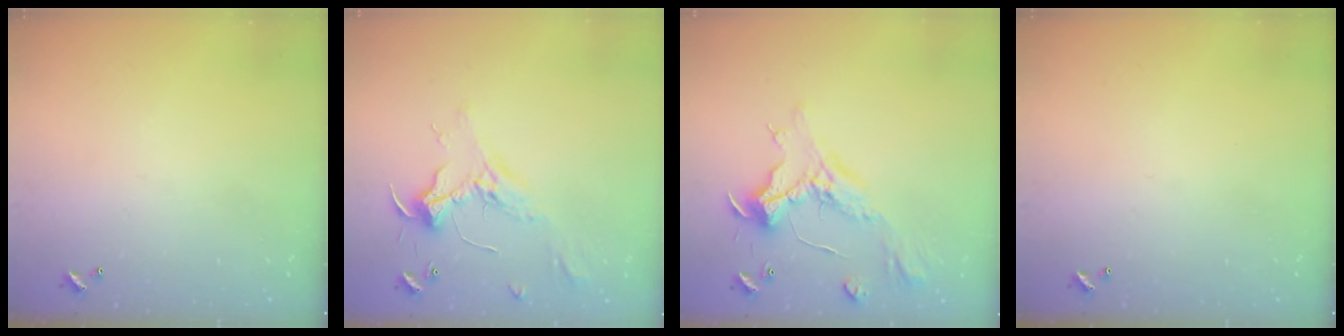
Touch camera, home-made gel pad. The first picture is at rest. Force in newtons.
{"total": 2.3, "press": 2.2, "slide": 0.8}
{"total": 1.1, "press": 0.5, "slide": 1.0}
{"total": 0.0}